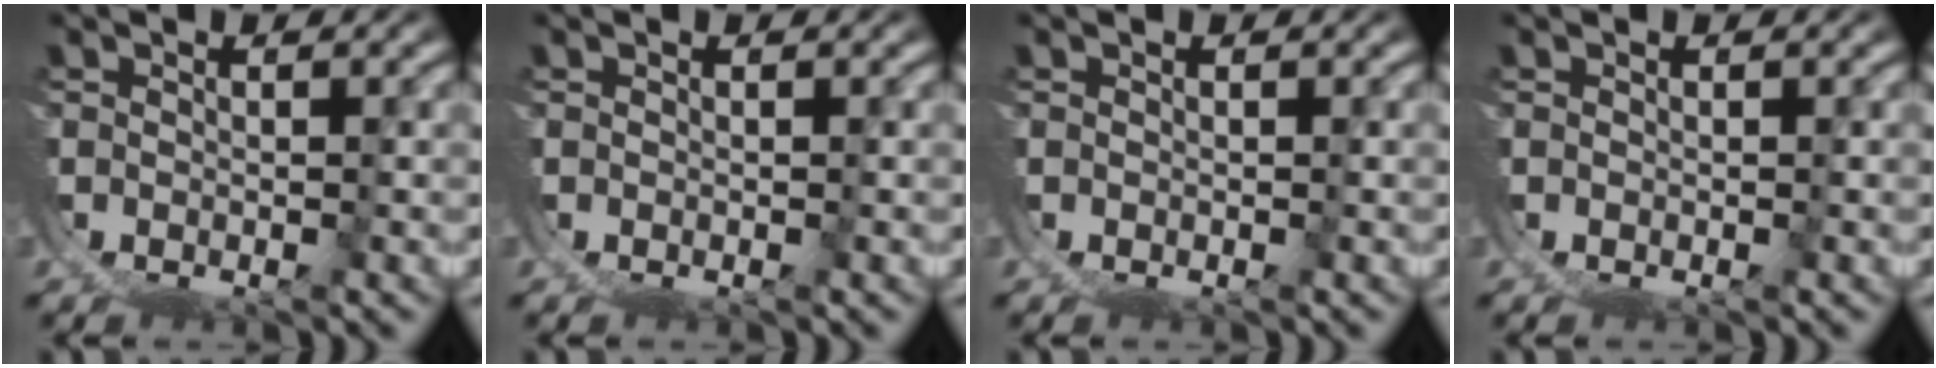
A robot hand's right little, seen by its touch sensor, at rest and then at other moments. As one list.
[{"total": 0.0}, {"total": 0.0}, {"total": 0.0}]